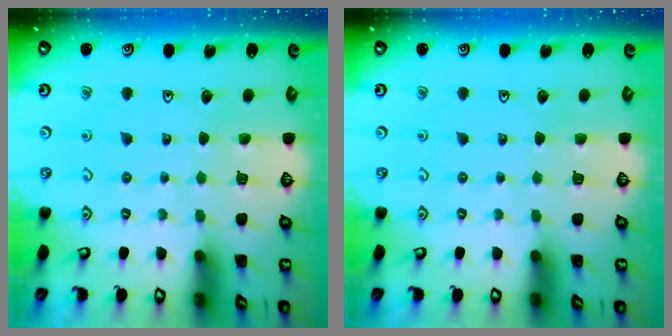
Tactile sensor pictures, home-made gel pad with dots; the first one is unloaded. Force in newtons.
{"total": 0.0}